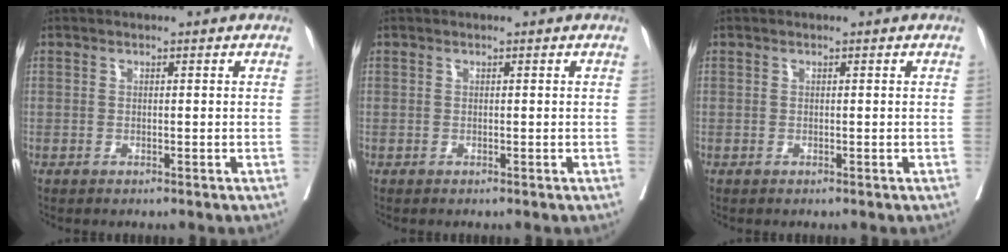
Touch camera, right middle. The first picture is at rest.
{"total": 0.0}
{"total": 0.0}